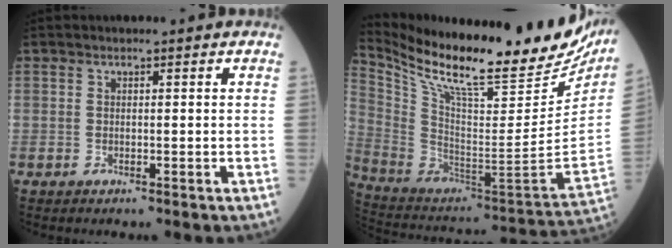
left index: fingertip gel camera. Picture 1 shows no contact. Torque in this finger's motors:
{"motor_torque": [-0.18, -0.68, 0.33, 0.12]}